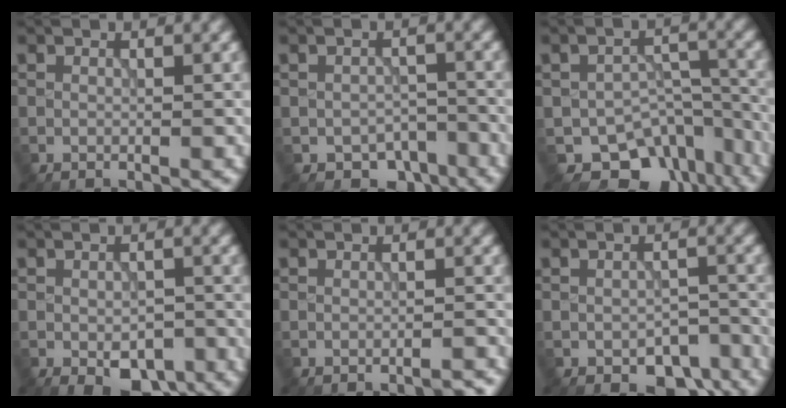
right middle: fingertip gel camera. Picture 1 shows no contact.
{"total": 3.8, "force": [-2.5, 2.4, 1.6], "torque": [-0.014, -0.012, -0.033]}
{"total": 9.2, "force": [-6.1, 5.9, 3.5], "torque": [-0.034, -0.016, -0.075]}
{"total": 5.0, "force": [-2.3, 2.8, 3.4], "torque": [-0.045, -0.012, -0.028]}
{"total": 1.2, "force": [-1.2, 0.1, 0.2], "torque": [0.001, 0.004, -0.017]}
{"total": 4.7, "force": [-3.0, 2.6, 2.6], "torque": [-0.026, -0.013, -0.035]}